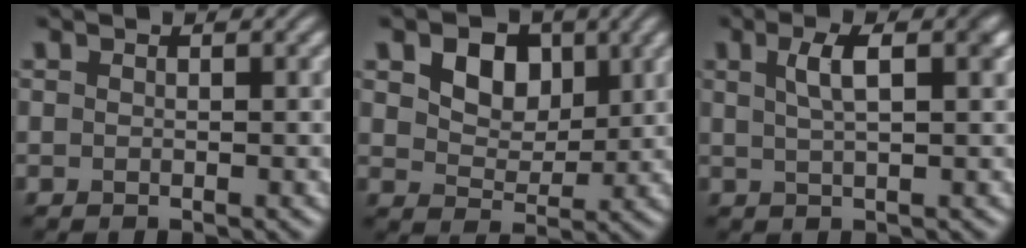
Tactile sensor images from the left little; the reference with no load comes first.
{"total": 5.2, "force": [2.1, 3.6, 3.1], "torque": [-0.063, -0.007, 0.027]}
{"total": 3.7, "force": [1.2, 1.2, 3.2], "torque": [-0.048, 0.010, 0.019]}